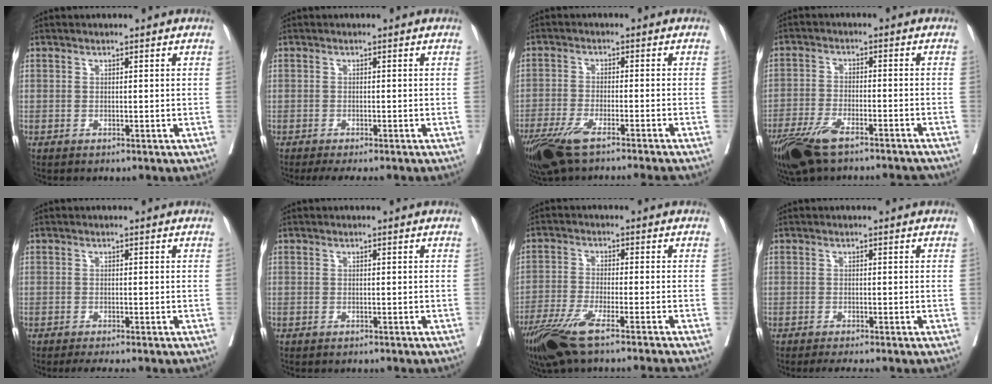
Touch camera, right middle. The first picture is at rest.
{"total": 4.6, "force": [-3.9, 0.9, 2.3], "torque": [-0.024, -0.010, -0.057]}
{"total": 11.8, "force": [-9.4, 0.3, 7.2], "torque": [-0.122, -0.029, -0.155]}
{"total": 12.5, "force": [-10.0, 2.6, 7.0], "torque": [-0.133, -0.018, -0.166]}
{"total": 2.8, "force": [-2.4, -0.1, 1.4], "torque": [-0.016, -0.007, -0.037]}
{"total": 1.2, "force": [-1.1, 0.4, 0.3], "torque": [-0.007, -0.002, -0.017]}
{"total": 10.9, "force": [-8.1, -0.6, 7.2], "torque": [-0.124, -0.031, -0.138]}
{"total": 2.5, "force": [-2.2, -0.2, 1.2], "torque": [-0.013, -0.006, -0.034]}